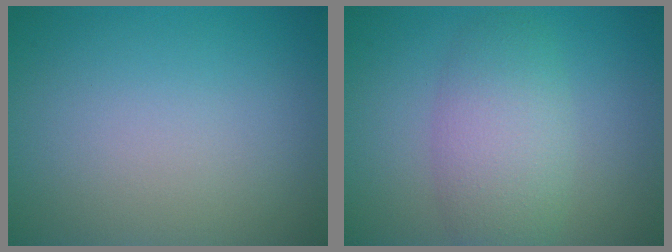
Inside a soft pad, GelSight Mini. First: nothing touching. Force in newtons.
{"total": 4.9, "press": 4.9, "slide": 0.2}